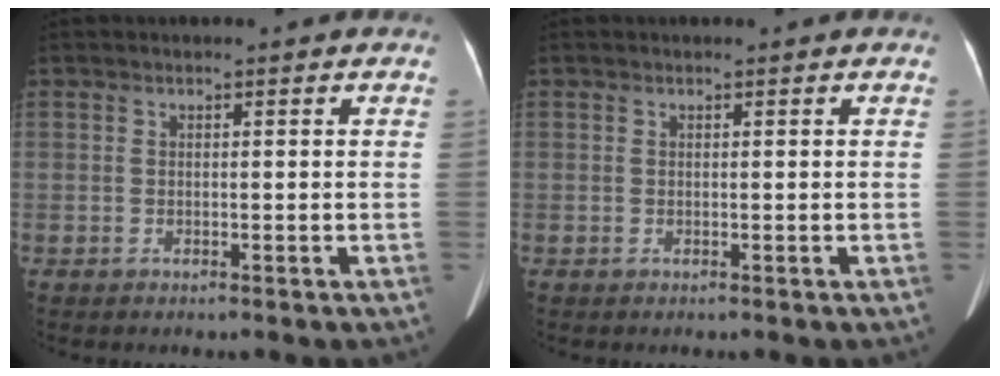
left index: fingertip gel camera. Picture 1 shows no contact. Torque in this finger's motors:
{"motor_torque": [0.00, 0.00, 0.00, 0.00]}